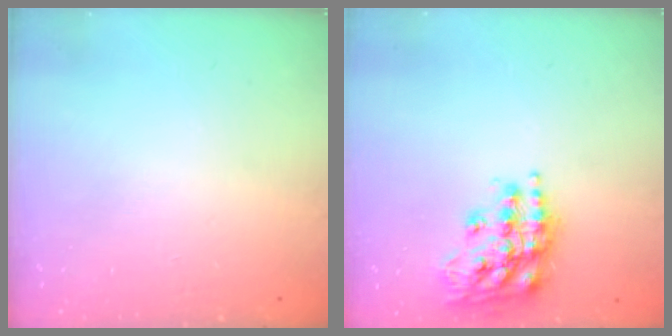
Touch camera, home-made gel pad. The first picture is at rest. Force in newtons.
{"total": 16.5, "press": 16.5, "slide": 1.1}